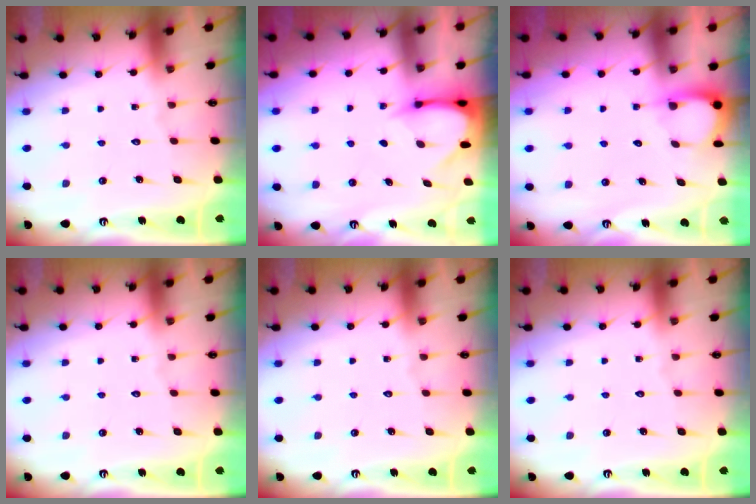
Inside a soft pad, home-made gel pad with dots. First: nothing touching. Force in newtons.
{"total": 3.7, "press": 3.7, "slide": 0.3}
{"total": 3.0, "press": 3.0, "slide": 0.4}
{"total": 0.0}
{"total": 0.0}
{"total": 0.0}